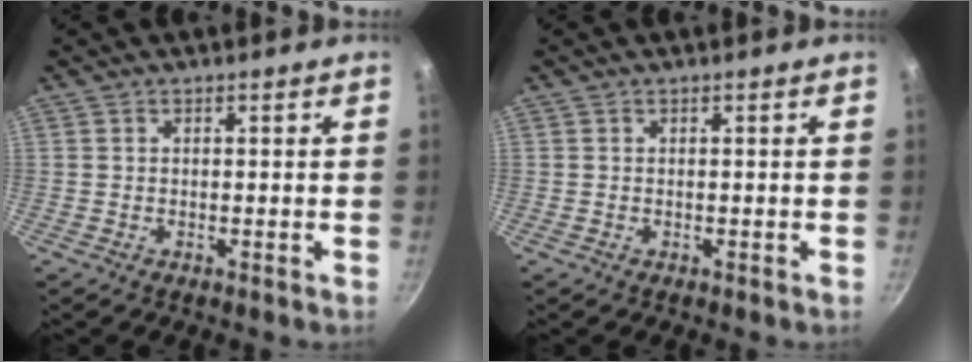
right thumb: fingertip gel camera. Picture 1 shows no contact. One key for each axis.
{"total": 0.0}